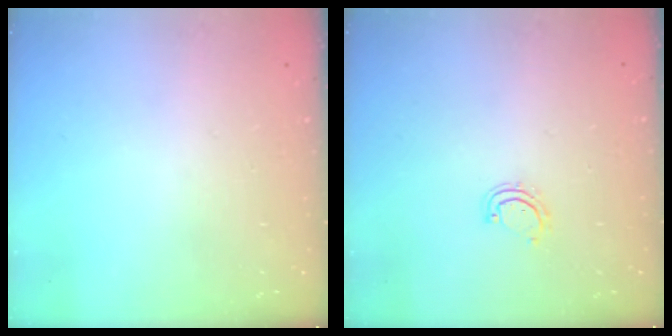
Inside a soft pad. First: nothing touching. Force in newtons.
{"total": 4.7, "press": 4.4, "slide": 1.6}